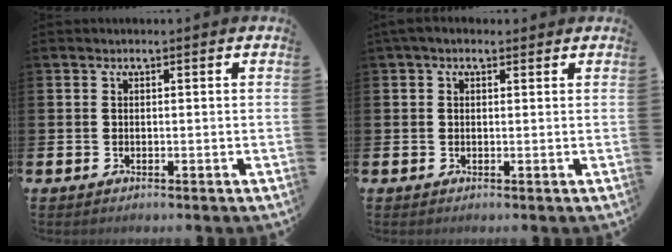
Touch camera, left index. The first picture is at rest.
{"total": 1.6, "force": [0.9, 1.0, 0.9], "torque": [-0.010, 0.008, 0.014]}